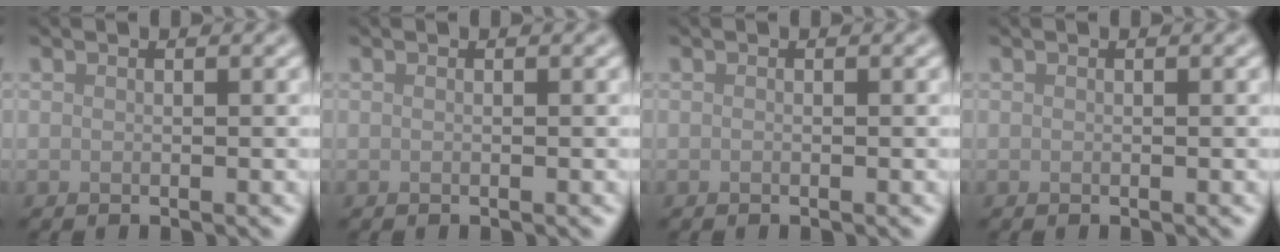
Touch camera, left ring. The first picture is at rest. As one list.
[{"total": 0.0}, {"total": 0.0}, {"total": 0.0}]